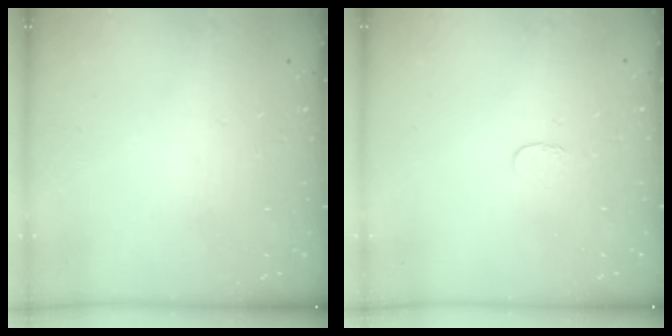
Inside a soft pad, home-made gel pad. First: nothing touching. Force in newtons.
{"total": 2.6, "press": 2.6, "slide": 0.2}